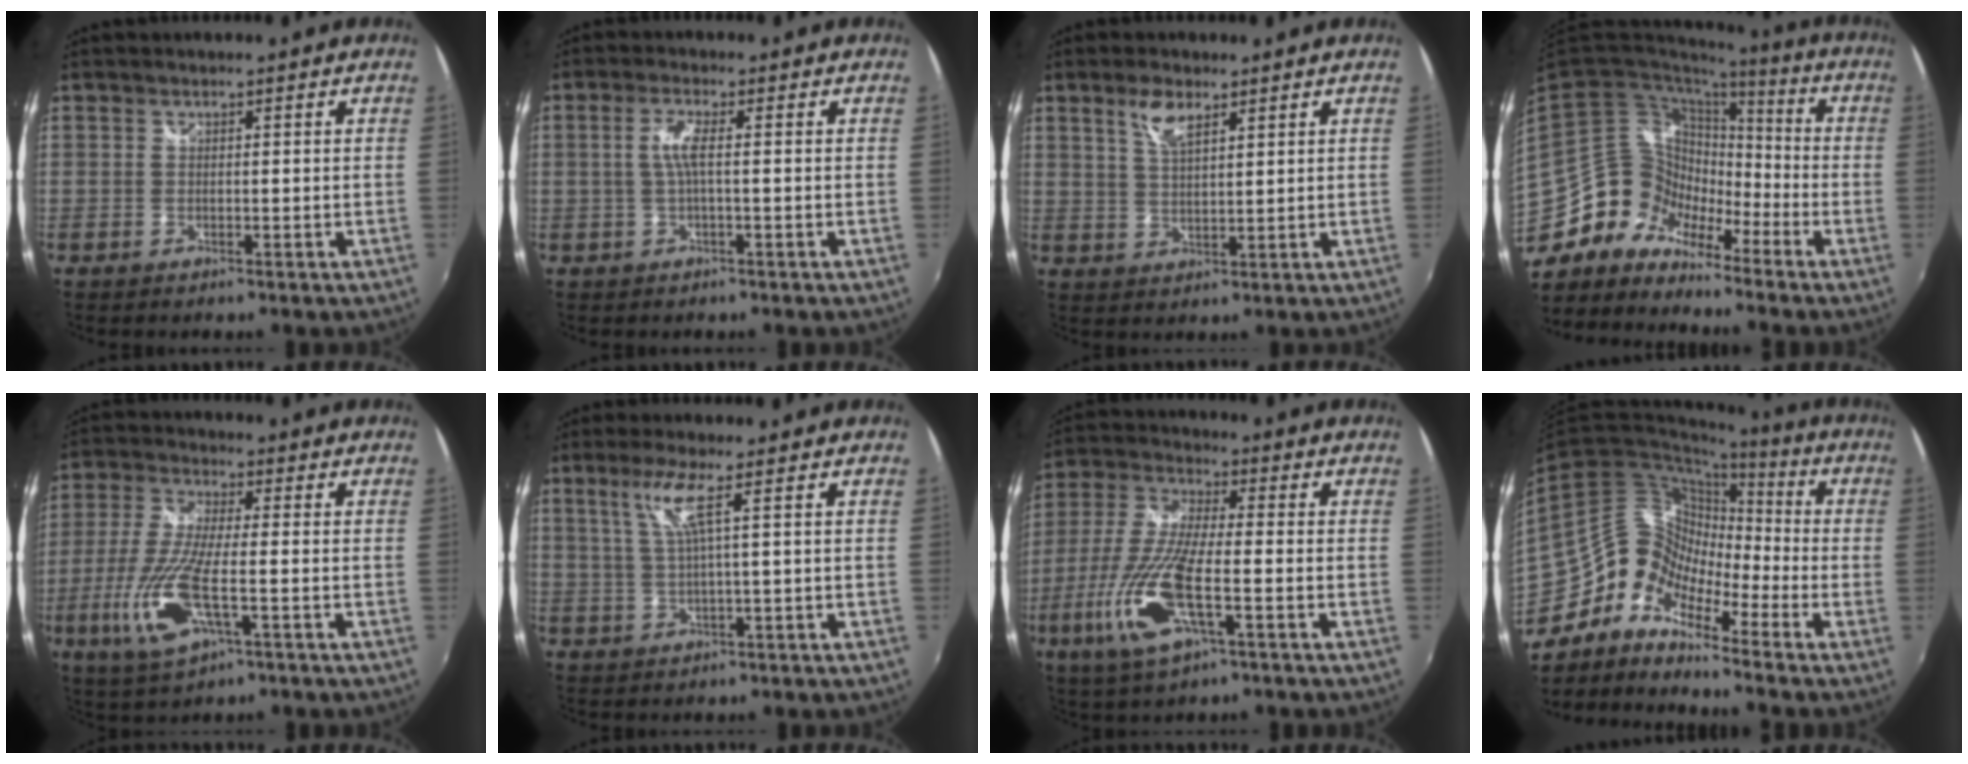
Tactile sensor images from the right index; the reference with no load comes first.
{"total": 3.2, "force": [-0.1, 0.1, 3.2], "torque": [-0.066, 0.002, -0.001]}
{"total": 4.8, "force": [3.0, 1.7, 3.4], "torque": [-0.064, 0.004, 0.057]}
{"total": 12.8, "force": [-9.4, 8.1, 3.3], "torque": [-0.061, 0.030, -0.183]}
{"total": 13.6, "force": [-4.4, 3.9, 12.3], "torque": [-0.273, -0.017, -0.086]}
{"total": 5.0, "force": [2.0, -0.8, 4.5], "torque": [-0.085, 0.002, 0.048]}
{"total": 15.6, "force": [-5.6, 4.3, 13.9], "torque": [-0.311, -0.017, -0.113]}
{"total": 12.0, "force": [-7.7, 6.6, 6.4], "torque": [-0.102, 0.015, -0.170]}